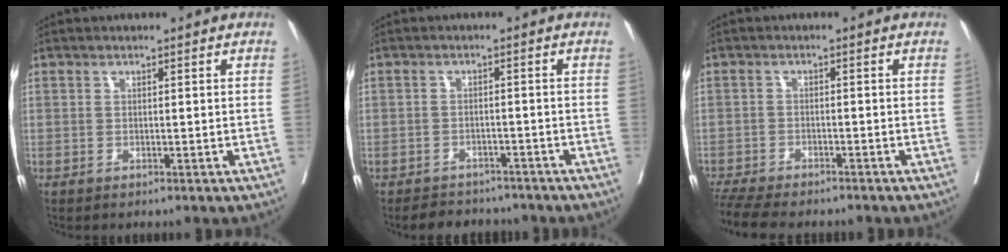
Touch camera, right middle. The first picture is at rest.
{"total": 5.9, "force": [-5.3, 2.4, 0.8], "torque": [-0.010, -0.003, -0.073]}
{"total": 11.4, "force": [-9.9, 2.4, 5.0], "torque": [-0.091, -0.015, -0.150]}